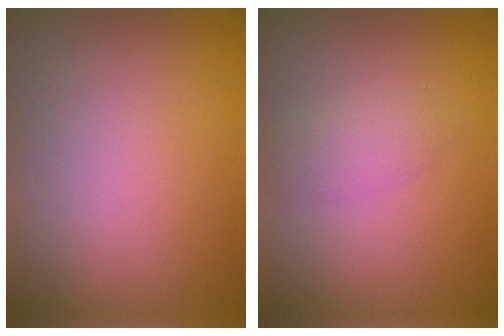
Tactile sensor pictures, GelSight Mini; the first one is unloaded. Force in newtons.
{"total": 1.9, "press": 1.9, "slide": 0.1}